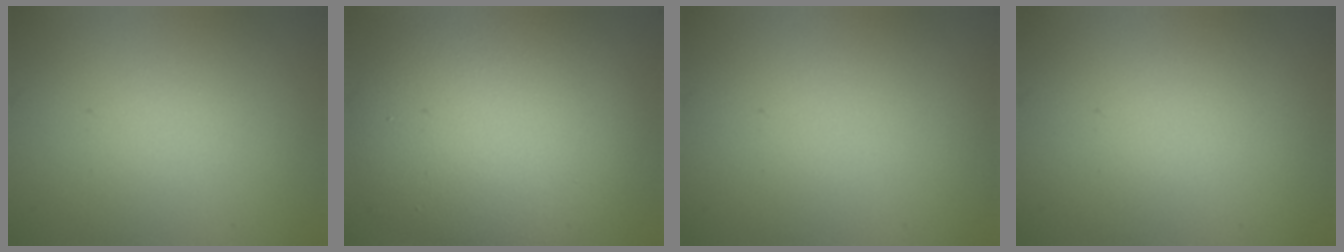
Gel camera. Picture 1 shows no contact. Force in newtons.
{"total": 11.4, "press": 11.4, "slide": 0.8}
{"total": 0.0}
{"total": 0.0}